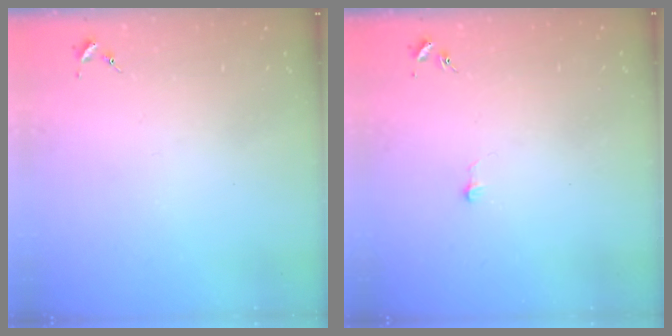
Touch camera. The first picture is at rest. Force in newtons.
{"total": 2.9, "press": 2.9, "slide": 0.2}